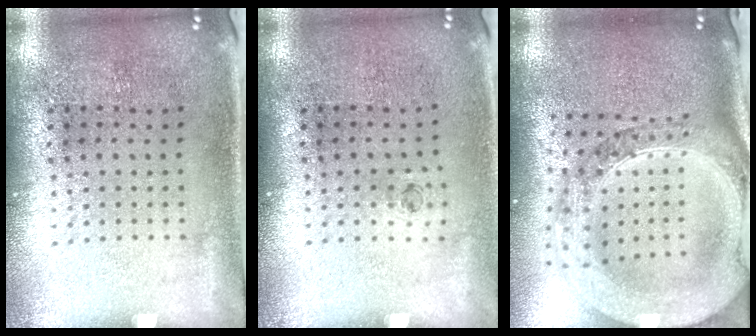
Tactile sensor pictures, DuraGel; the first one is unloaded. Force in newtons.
{"total": 0.6, "press": 0.3, "slide": 0.5}
{"total": 3.6, "press": 2.9, "slide": 2.1}